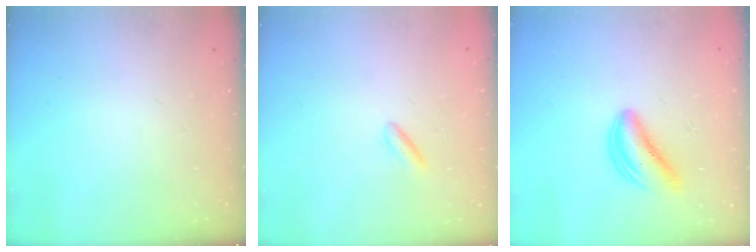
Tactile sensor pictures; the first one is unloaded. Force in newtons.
{"total": 2.5, "press": 2.3, "slide": 1.0}
{"total": 5.7, "press": 5.7, "slide": 0.7}